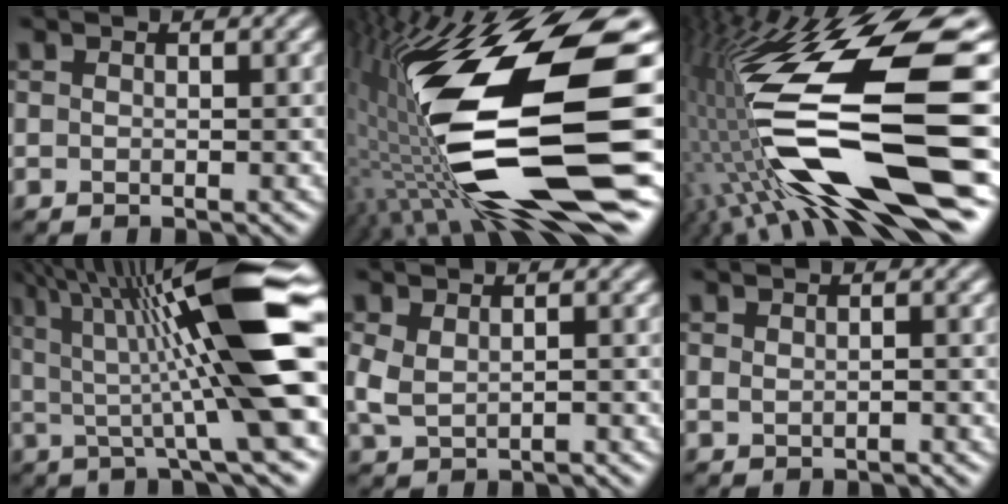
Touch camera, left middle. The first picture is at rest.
{"total": 17.8, "force": [-1.3, 5.6, 16.9], "torque": [-0.322, -0.014, -0.022]}
{"total": 15.3, "force": [-2.4, 5.0, 14.3], "torque": [-0.278, 0.000, -0.041]}
{"total": 14.4, "force": [2.1, 2.2, 14.0], "torque": [-0.200, 0.008, 0.032]}
{"total": 2.6, "force": [-0.1, 1.6, 2.0], "torque": [-0.051, -0.006, 0.004]}
{"total": 0.8, "force": [-0.2, 0.5, 0.6], "torque": [-0.012, -0.002, -0.001]}